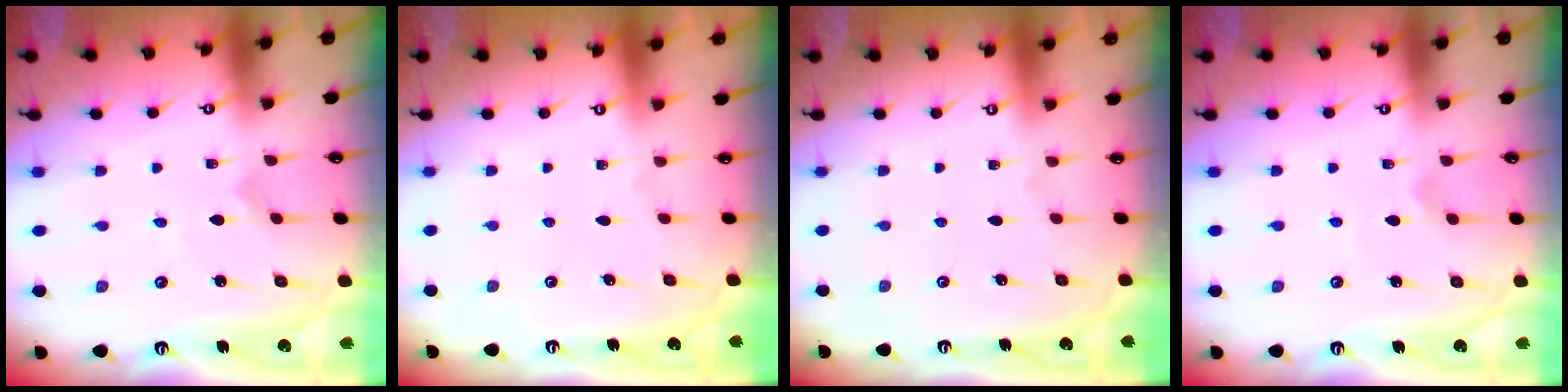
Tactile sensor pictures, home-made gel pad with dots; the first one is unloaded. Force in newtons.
{"total": 0.0}
{"total": 0.0}
{"total": 2.0, "press": 2.0, "slide": 0.4}